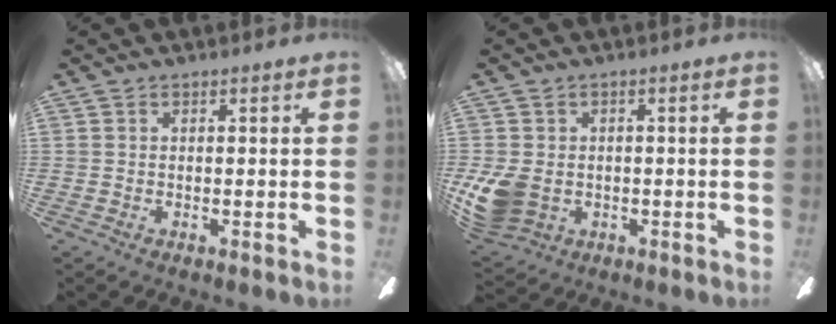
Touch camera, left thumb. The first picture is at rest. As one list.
[{"total": 9.2, "force": [-1.7, 7.1, 5.5], "torque": [-0.120, 0.006, -0.025]}]